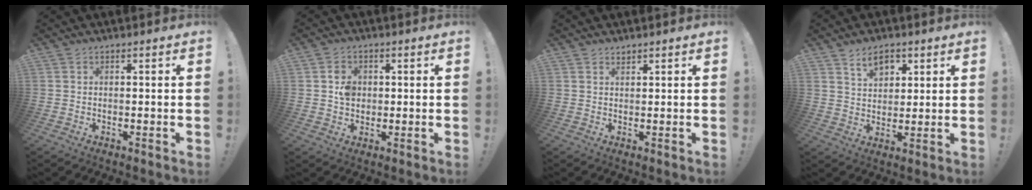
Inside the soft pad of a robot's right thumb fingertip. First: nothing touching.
{"total": 4.8, "force": [0.4, 4.2, 2.3], "torque": [-0.031, 0.003, 0.007]}
{"total": 1.3, "force": [1.2, 0.6, 0.1], "torque": [0.007, -0.007, 0.021]}
{"total": 7.6, "force": [4.3, 5.1, 3.6], "torque": [-0.055, -0.010, 0.079]}